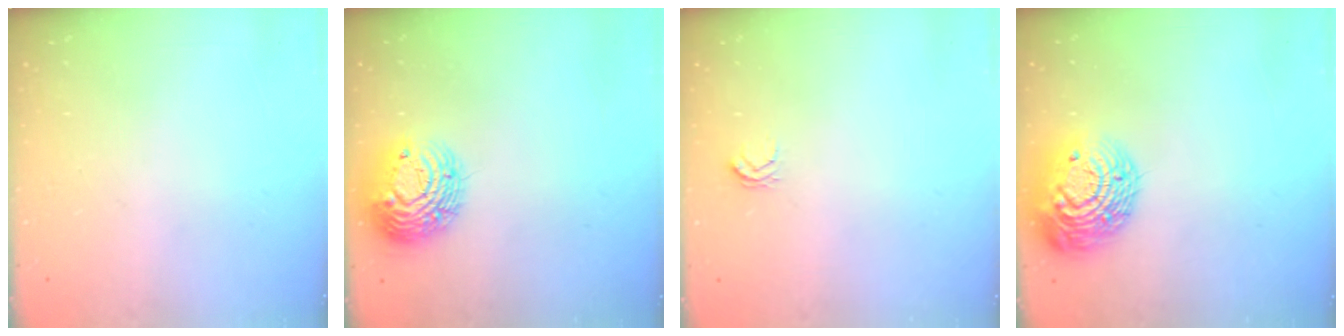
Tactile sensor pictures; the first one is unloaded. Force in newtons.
{"total": 11.1, "press": 11.1, "slide": 0.9}
{"total": 2.6, "press": 2.6, "slide": 0.3}
{"total": 16.8, "press": 16.8, "slide": 1.1}